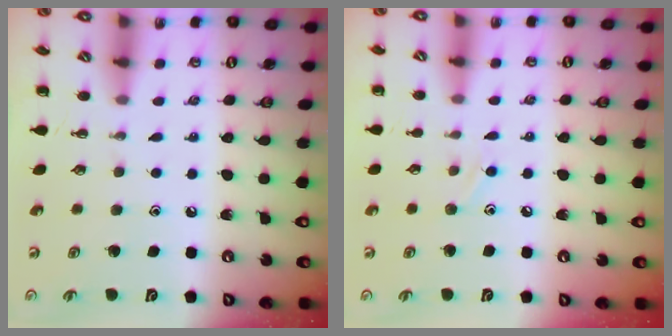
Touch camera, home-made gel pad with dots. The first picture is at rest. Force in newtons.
{"total": 5.7, "press": 5.4, "slide": 1.9}